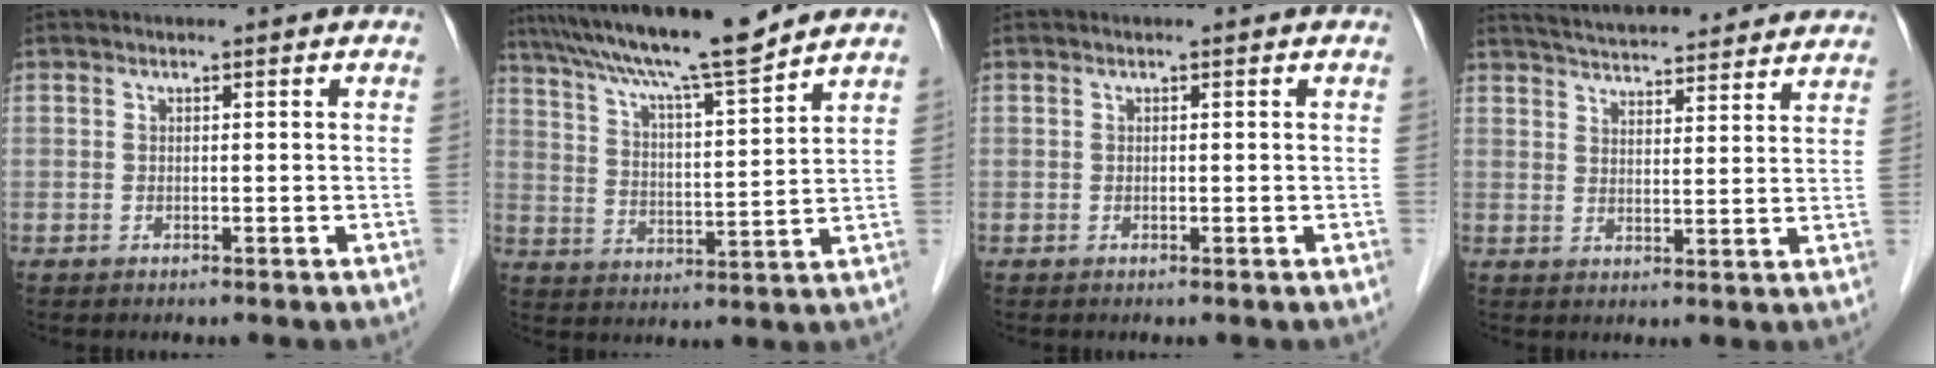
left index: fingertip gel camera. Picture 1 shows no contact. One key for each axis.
{"total": 14.8, "fx": 12.7, "fy": -0.4, "fz": 7.5, "tx": -0.133, "ty": 0.010, "tz": 0.207}
{"total": 0.0}
{"total": 19.5, "fx": 18.0, "fy": 3.2, "fz": 6.5, "tx": -0.098, "ty": 0.025, "tz": 0.239}